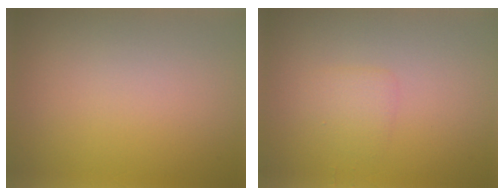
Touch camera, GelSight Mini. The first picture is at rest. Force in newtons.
{"total": 1.3, "press": 1.3, "slide": 0.1}